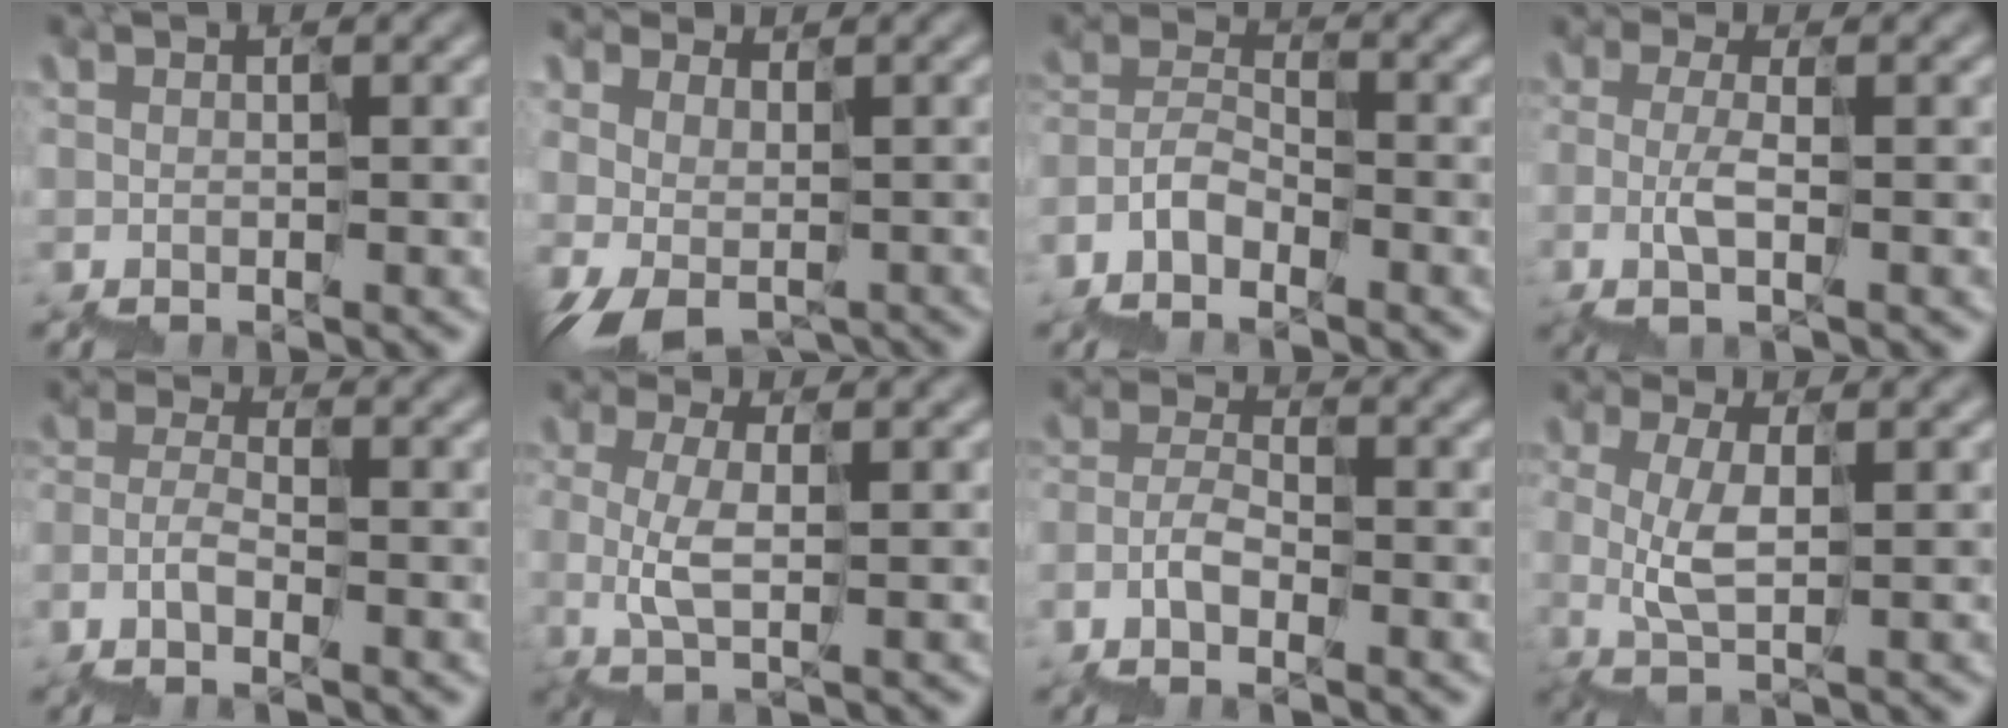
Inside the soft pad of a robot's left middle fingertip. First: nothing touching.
{"total": 3.1, "force": [-1.0, 2.0, 2.1], "torque": [-0.044, 0.000, 0.003]}
{"total": 3.7, "force": [-3.0, 1.8, 0.9], "torque": [-0.019, 0.013, -0.055]}
{"total": 1.5, "force": [-0.7, 0.4, 1.2], "torque": [-0.032, 0.008, -0.010]}
{"total": 2.6, "force": [-2.2, 1.0, 1.0], "torque": [-0.026, 0.010, -0.039]}
{"total": 1.9, "force": [0.5, 0.8, 1.7], "torque": [-0.041, 0.002, 0.015]}
{"total": 3.1, "force": [-2.5, 1.5, 1.2], "torque": [-0.030, 0.011, -0.046]}
{"total": 2.2, "force": [0.8, 0.9, 1.8], "torque": [-0.041, 0.005, 0.022]}